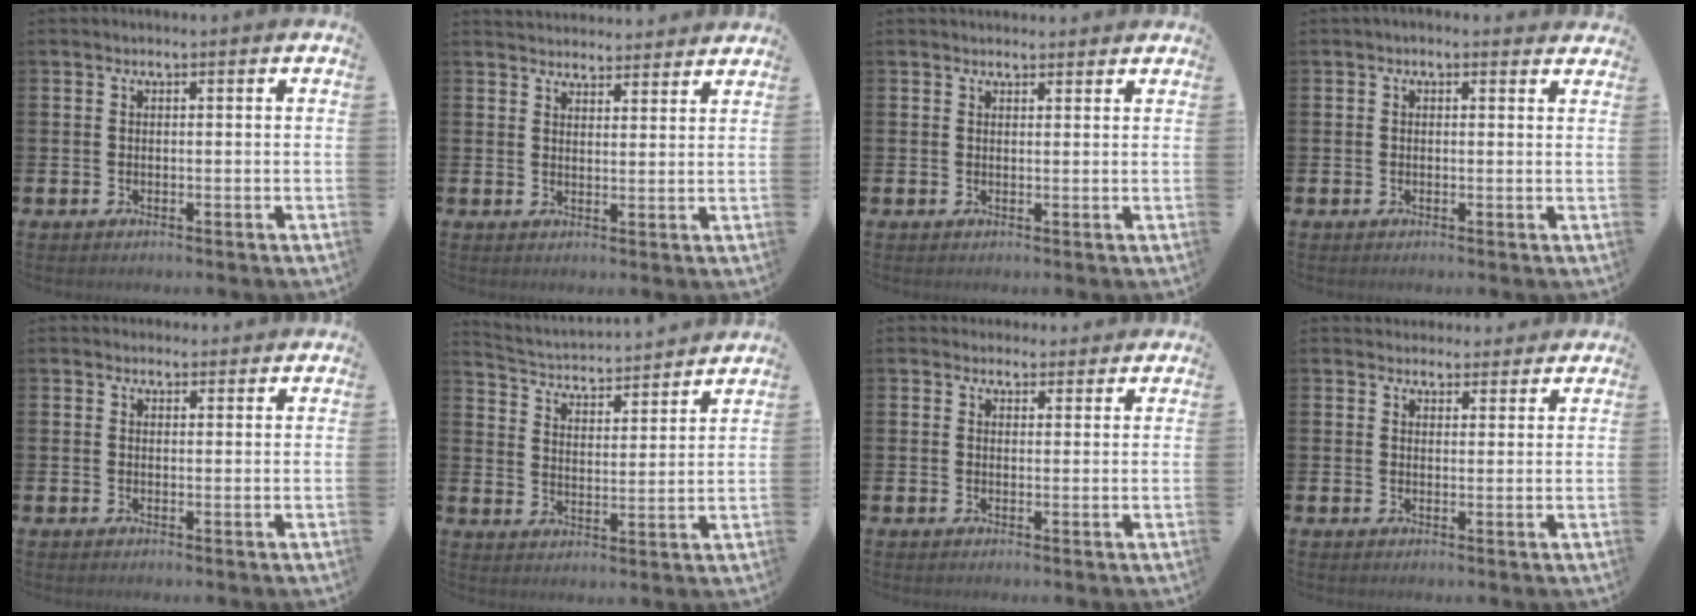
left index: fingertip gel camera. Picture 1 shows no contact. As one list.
[{"total": 3.7, "force": [3.6, 0.6, -0.3], "torque": [0.009, -0.024, 0.065]}, {"total": 1.7, "force": [1.6, 0.6, 0.0], "torque": [0.017, -0.006, 0.026]}, {"total": 0.9, "force": [0.8, 0.3, 0.3], "torque": [-0.003, 0.001, 0.013]}, {"total": 1.9, "force": [1.8, 0.7, -0.1], "torque": [0.011, -0.005, 0.031]}, {"total": 3.7, "force": [3.6, 0.8, 0.5], "torque": [-0.034, -0.041, 0.053]}, {"total": 2.8, "force": [2.6, 1.1, -0.2], "torque": [0.010, -0.011, 0.046]}, {"total": 3.4, "force": [3.2, 1.1, -0.3], "torque": [0.009, -0.016, 0.057]}]